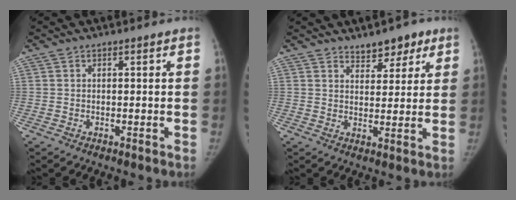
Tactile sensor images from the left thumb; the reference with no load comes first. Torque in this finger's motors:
{"motor_torque": [0.05, 0.06, 0.60, -0.33, -0.01]}